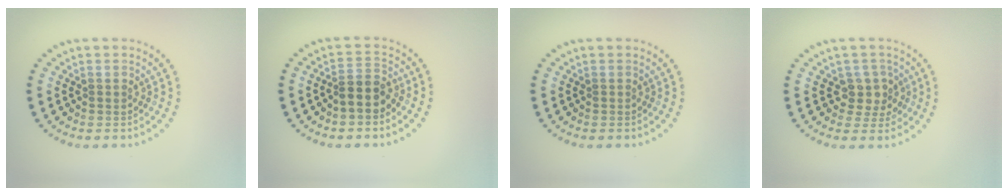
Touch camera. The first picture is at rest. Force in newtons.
{"total": 2.7, "press": 2.4, "slide": 1.2}
{"total": 0.0}
{"total": 2.4, "press": 2.0, "slide": 1.3}